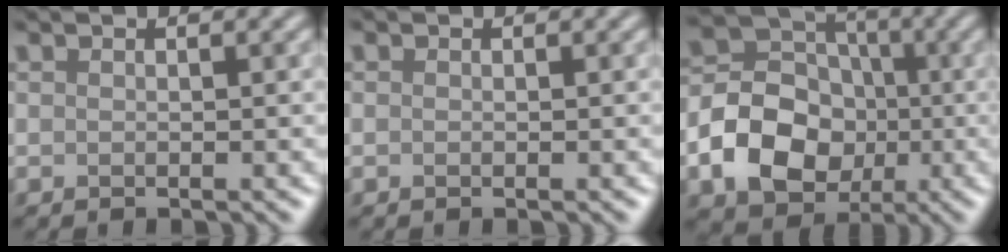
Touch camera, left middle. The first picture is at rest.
{"total": 0.0}
{"total": 9.3, "force": [-2.3, 7.4, 5.0], "torque": [-0.077, -0.008, -0.062]}